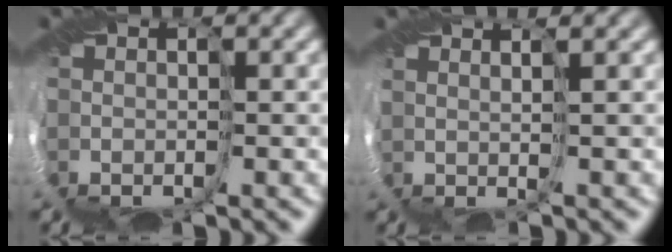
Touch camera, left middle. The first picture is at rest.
{"total": 2.8, "force": [2.1, 0.3, 1.8], "torque": [-0.007, 0.033, 0.006]}